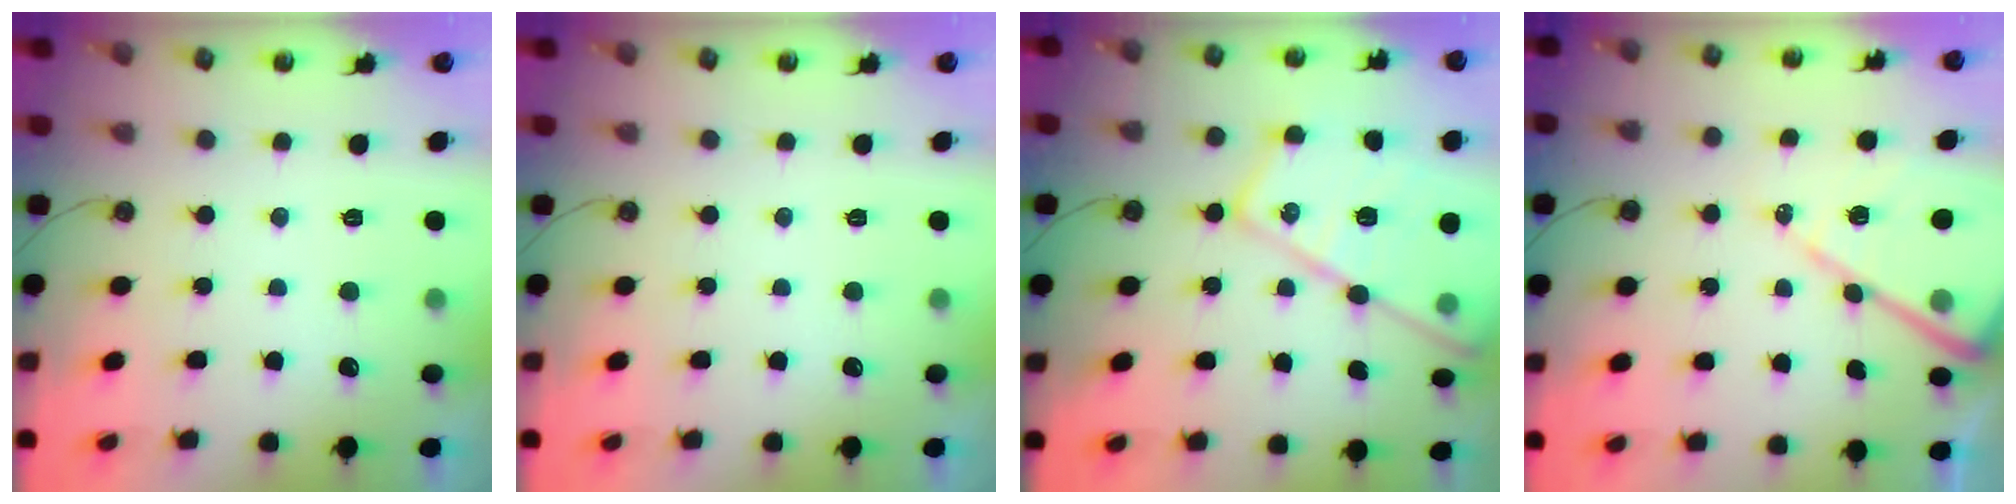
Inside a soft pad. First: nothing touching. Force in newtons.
{"total": 0.0}
{"total": 19.7, "press": 19.7, "slide": 1.0}
{"total": 15.4, "press": 15.3, "slide": 1.5}